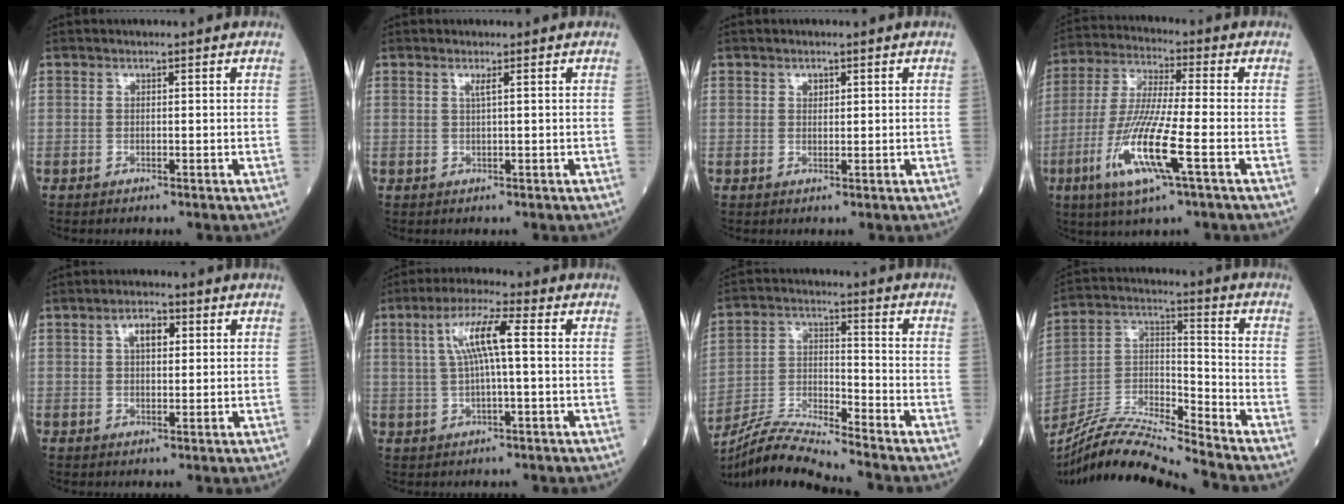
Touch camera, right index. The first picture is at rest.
{"total": 0.9, "force": [0.4, -0.3, 0.8], "torque": [-0.022, -0.004, 0.009]}
{"total": 1.0, "force": [0.5, 0.6, 0.5], "torque": [-0.006, -0.003, 0.009]}
{"total": 13.5, "force": [-4.7, 0.6, 12.6], "torque": [-0.264, -0.020, -0.093]}
{"total": 3.9, "force": [1.4, 1.9, 3.1], "torque": [-0.053, 0.010, 0.021]}
{"total": 7.5, "force": [1.4, 0.7, 7.3], "torque": [-0.145, 0.019, 0.027]}
{"total": 9.8, "force": [-9.3, -1.5, 2.4], "torque": [-0.053, -0.004, -0.177]}
{"total": 14.4, "force": [-13.6, -1.3, 4.8], "torque": [-0.088, 0.011, -0.257]}